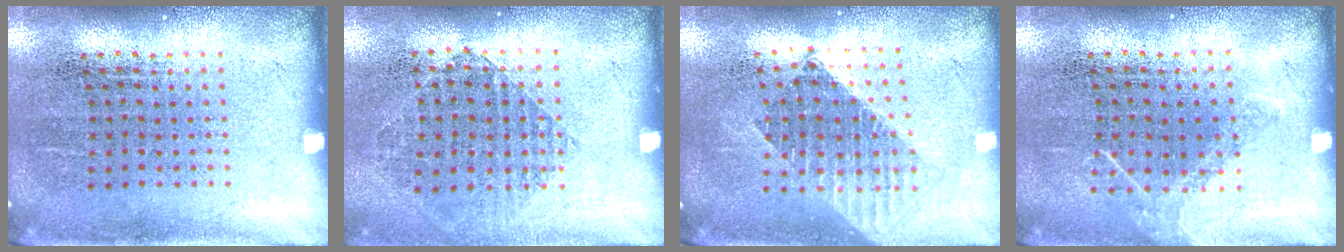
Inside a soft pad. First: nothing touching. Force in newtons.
{"total": 0.9, "press": 0.8, "slide": 0.4}
{"total": 1.6, "press": 1.3, "slide": 1.0}
{"total": 0.9, "press": 0.9, "slide": 0.4}